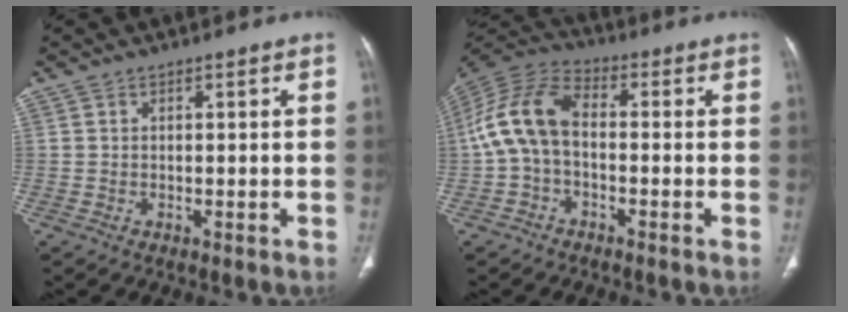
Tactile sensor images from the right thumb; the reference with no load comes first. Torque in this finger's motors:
{"motor_torque": [1.23, 2.03, 1.03, -0.97, 0.16]}